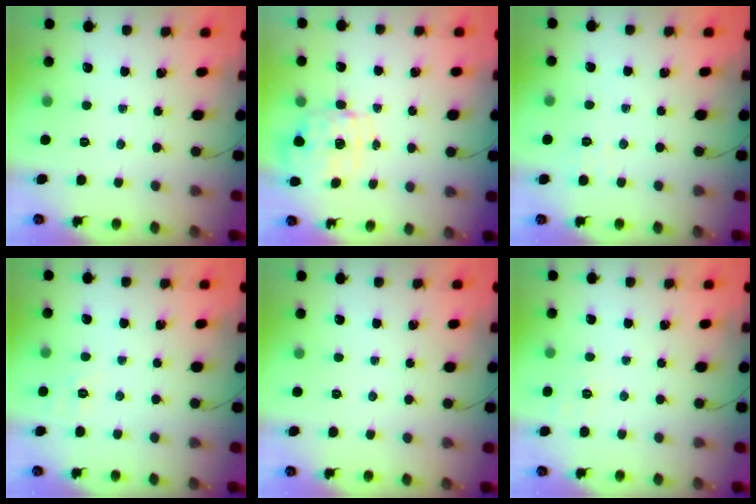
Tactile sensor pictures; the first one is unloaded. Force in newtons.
{"total": 2.8, "press": 2.6, "slide": 0.9}
{"total": 2.2, "press": 1.7, "slide": 1.5}
{"total": 1.9, "press": 0.0, "slide": 1.9}
{"total": 0.0}
{"total": 3.8, "press": 3.4, "slide": 1.6}